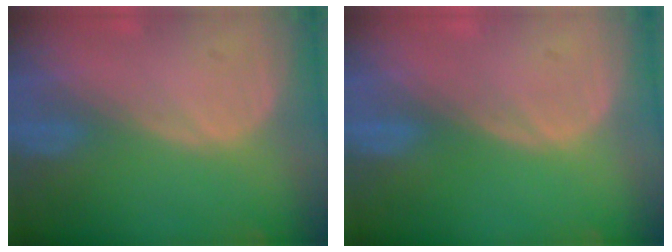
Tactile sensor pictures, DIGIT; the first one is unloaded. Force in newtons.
{"total": 0.0}